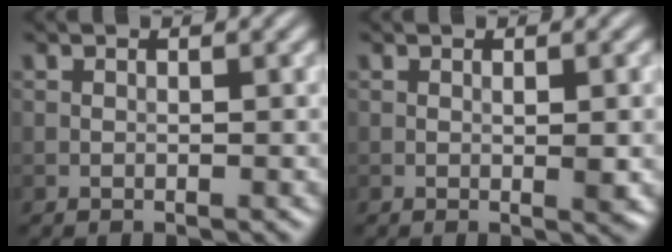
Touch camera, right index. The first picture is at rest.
{"total": 1.6, "force": [0.0, 0.2, 1.6], "torque": [-0.023, -0.003, 0.000]}